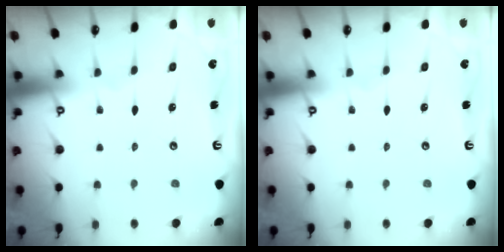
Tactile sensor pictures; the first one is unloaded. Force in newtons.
{"total": 0.0}